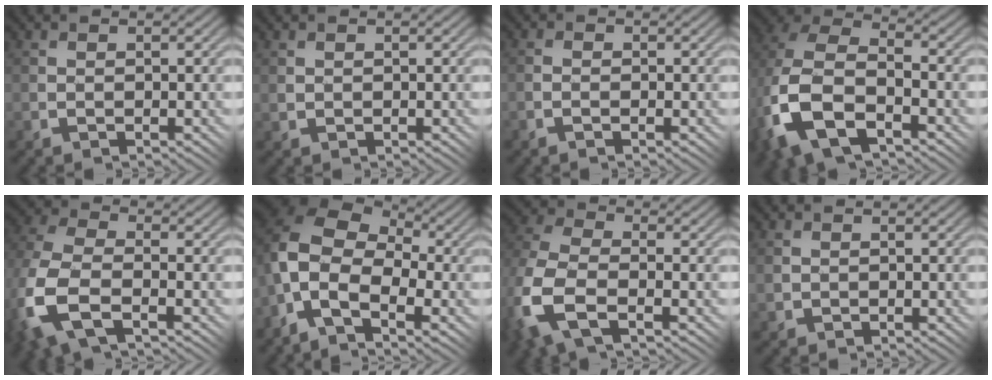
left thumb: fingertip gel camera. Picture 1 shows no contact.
{"total": 0.8, "force": [0.4, 0.7, 0.3], "torque": [-0.011, -0.002, 0.009]}
{"total": 1.0, "force": [-0.5, 0.7, 0.5], "torque": [-0.001, 0.002, -0.013]}
{"total": 13.6, "force": [-4.9, 8.8, 9.2], "torque": [-0.237, -0.035, -0.087]}
{"total": 11.9, "force": [-4.5, 7.1, 8.5], "torque": [-0.241, -0.029, -0.083]}
{"total": 12.5, "force": [-3.0, 8.4, 8.7], "torque": [-0.194, -0.017, -0.051]}
{"total": 10.7, "force": [-4.0, 6.3, 7.7], "torque": [-0.221, -0.021, -0.077]}
{"total": 1.2, "force": [0.2, 1.1, 0.4], "torque": [-0.013, -0.004, 0.004]}